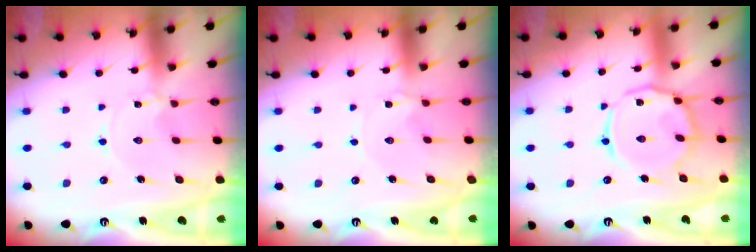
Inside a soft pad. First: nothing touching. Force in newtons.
{"total": 1.3, "press": 1.3, "slide": 0.3}
{"total": 13.3, "press": 13.3, "slide": 0.9}